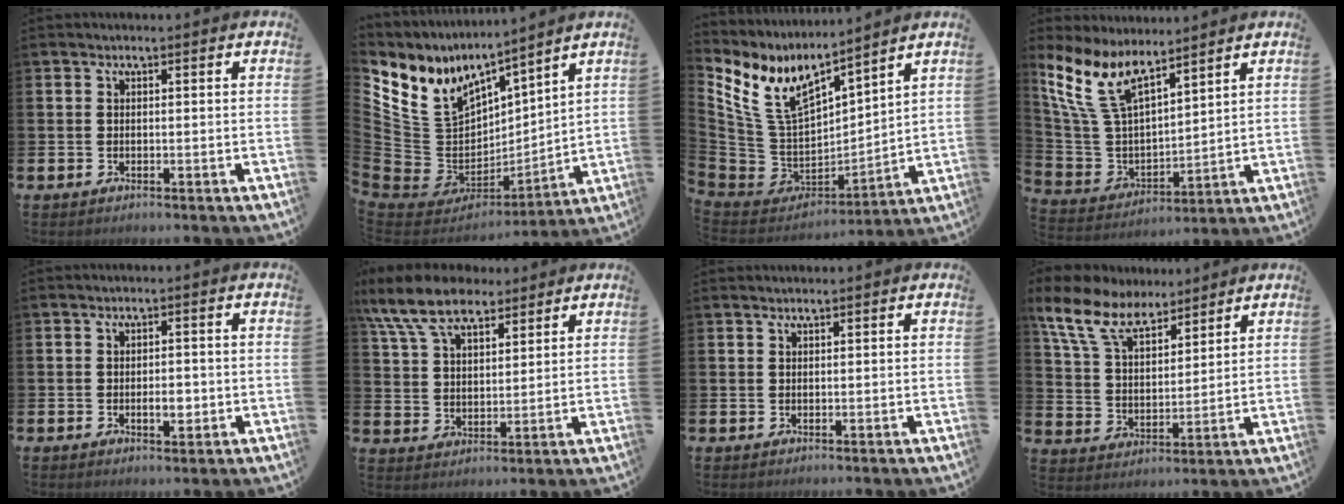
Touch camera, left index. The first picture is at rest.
{"total": 7.6, "force": [6.0, 4.6, 0.5], "torque": [-0.074, -0.068, 0.112]}
{"total": 10.3, "force": [7.9, 4.4, 4.9], "torque": [-0.138, -0.048, 0.146]}
{"total": 10.2, "force": [7.8, 4.1, 5.0], "torque": [-0.137, -0.038, 0.147]}
{"total": 2.1, "force": [-0.4, 1.2, 1.7], "torque": [-0.012, -0.007, -0.012]}
{"total": 10.0, "force": [8.3, 4.0, 4.0], "torque": [-0.103, -0.023, 0.154]}
{"total": 0.9, "force": [0.9, 0.1, 0.0], "torque": [0.012, -0.004, 0.014]}
{"total": 9.6, "force": [8.0, 4.1, 3.4], "torque": [-0.108, -0.034, 0.149]}